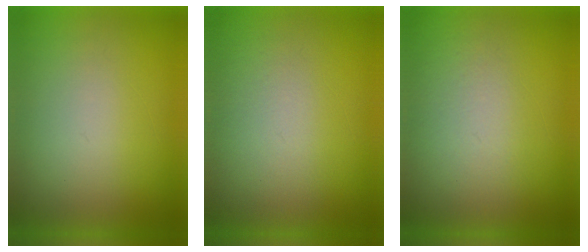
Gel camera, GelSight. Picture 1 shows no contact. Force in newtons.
{"total": 4.2}
{"total": 4.8}